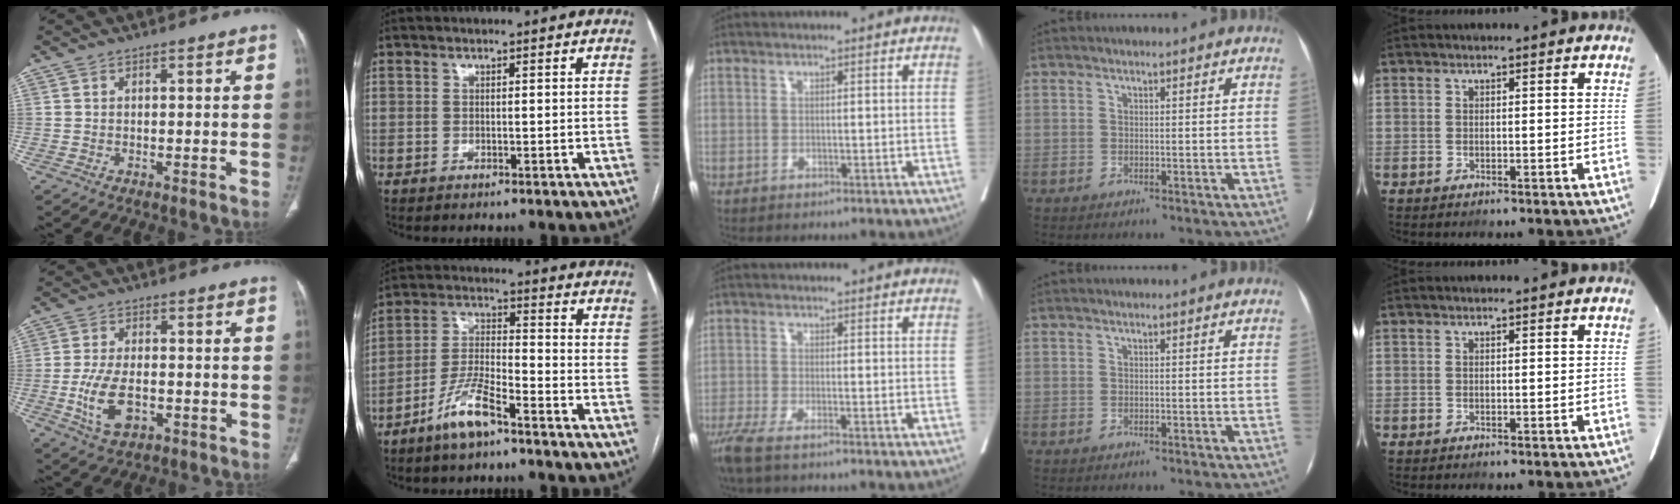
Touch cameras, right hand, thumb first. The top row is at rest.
{"thumb": {"total": 8.9, "force": [-2.3, 4.9, 7.0], "torque": [-0.140, 0.004, -0.036]}, "index": {"total": 8.2, "force": [-5.7, 1.6, 5.7], "torque": [-0.123, -0.006, -0.113]}, "middle": {"total": 5.1, "force": [-4.0, 0.3, 3.2], "torque": [-0.053, -0.011, -0.070]}}